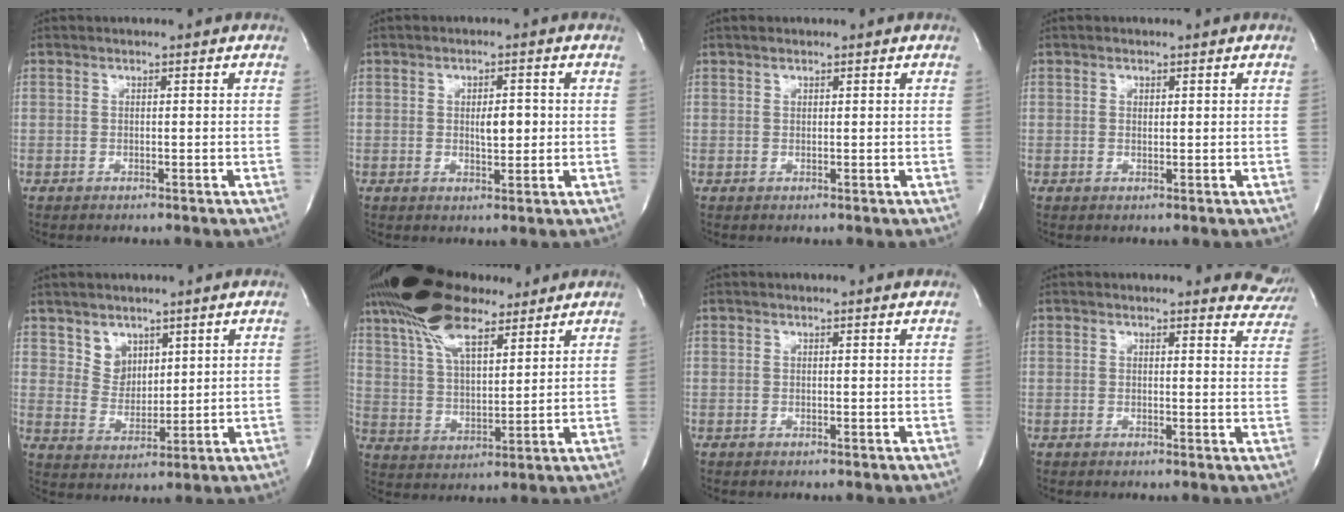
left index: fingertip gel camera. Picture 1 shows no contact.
{"total": 3.3, "force": [-0.1, 1.3, 3.0], "torque": [-0.049, -0.005, 0.000]}
{"total": 0.7, "force": [0.4, 0.4, 0.3], "torque": [-0.008, 0.000, 0.006]}
{"total": 0.6, "force": [0.1, 0.5, 0.4], "torque": [-0.008, -0.007, 0.002]}
{"total": 4.5, "force": [2.7, 3.3, 1.3], "torque": [-0.026, -0.003, 0.059]}
{"total": 15.6, "force": [11.0, 5.4, 9.6], "torque": [-0.197, 0.027, 0.205]}
{"total": 0.9, "force": [0.9, 0.1, 0.2], "torque": [-0.011, -0.001, 0.004]}
{"total": 6.1, "force": [5.9, 1.8, -0.1], "torque": [0.036, -0.033, 0.024]}